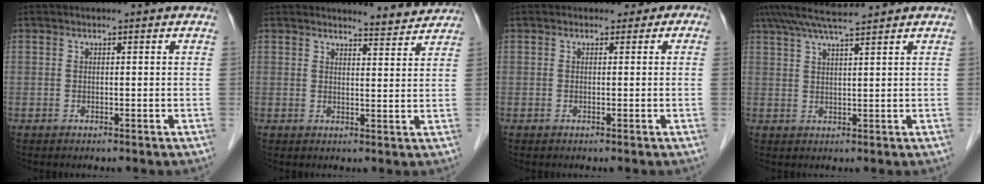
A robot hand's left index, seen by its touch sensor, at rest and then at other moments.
{"total": 4.0, "force": [4.0, 0.2, -0.2], "torque": [-0.009, -0.010, 0.043]}
{"total": 1.7, "force": [0.2, 1.6, 0.5], "torque": [0.010, 0.008, -0.008]}
{"total": 6.6, "force": [5.8, -1.0, 3.0], "torque": [-0.058, 0.025, 0.103]}